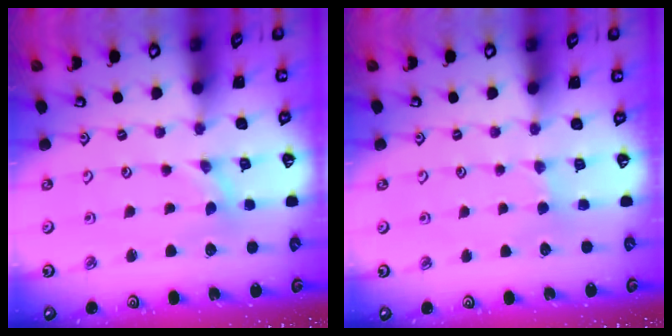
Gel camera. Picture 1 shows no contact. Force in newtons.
{"total": 2.0, "press": 2.0, "slide": 0.5}